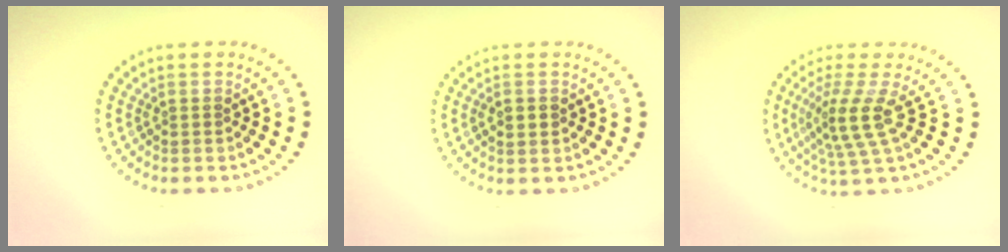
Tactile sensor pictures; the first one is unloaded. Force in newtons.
{"total": 1.8, "press": 1.8, "slide": 0.2}
{"total": 3.9, "press": 2.9, "slide": 2.7}